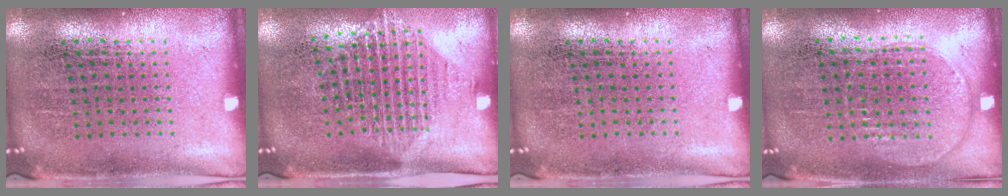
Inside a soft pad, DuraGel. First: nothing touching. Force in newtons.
{"total": 1.4, "press": 1.2, "slide": 0.8}
{"total": 0.0}
{"total": 0.9, "press": 0.8, "slide": 0.4}